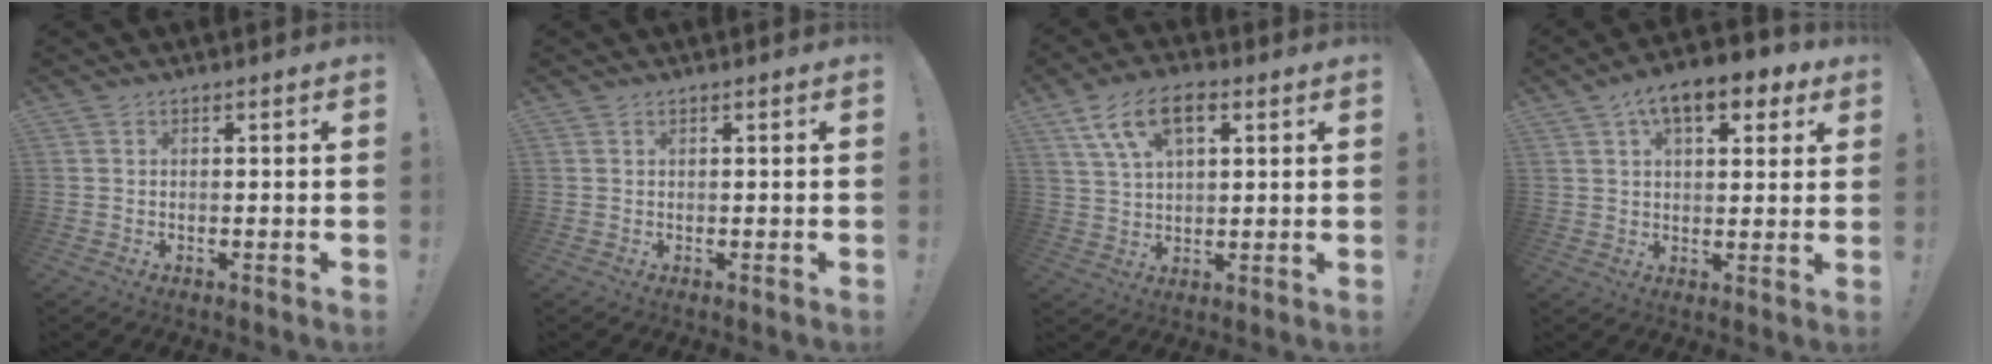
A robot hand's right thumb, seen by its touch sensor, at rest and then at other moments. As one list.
[{"total": 0.0}, {"total": 11.1, "force": [4.8, 6.1, 7.9], "torque": [-0.141, 0.000, 0.089]}, {"total": 11.1, "force": [5.7, 5.4, 7.8], "torque": [-0.111, -0.016, 0.097]}]